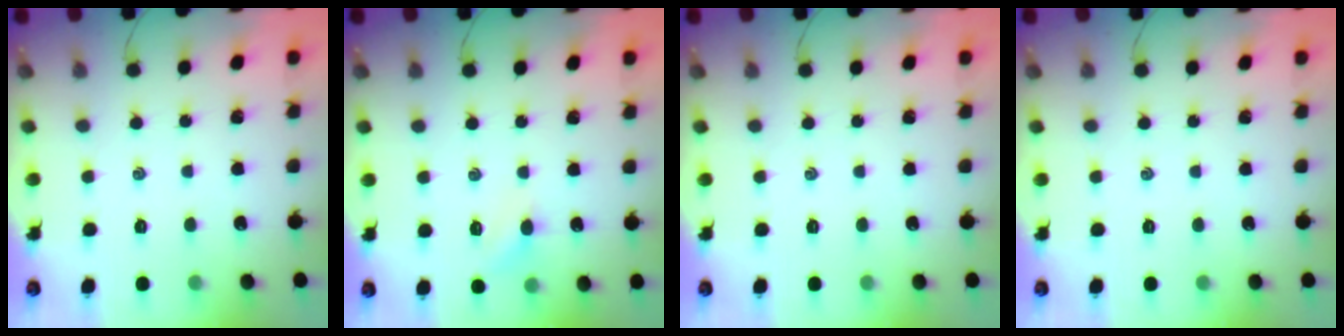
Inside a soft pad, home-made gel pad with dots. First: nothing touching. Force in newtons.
{"total": 4.6, "press": 4.3, "slide": 1.4}
{"total": 0.0}
{"total": 0.0}